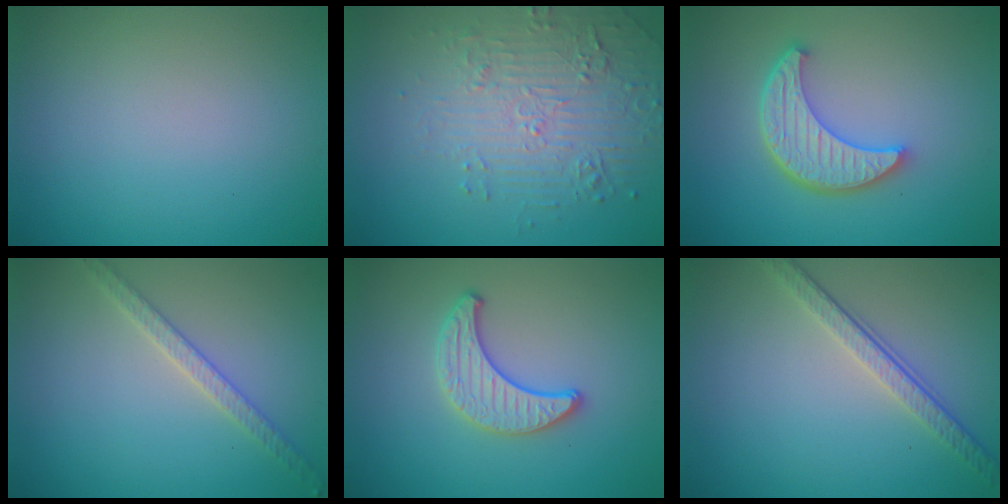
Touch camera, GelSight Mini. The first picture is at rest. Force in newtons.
{"total": 4.7, "press": 3.5, "slide": 3.2}
{"total": 5.3, "press": 4.1, "slide": 3.4}
{"total": 2.5, "press": 2.4, "slide": 0.4}
{"total": 3.0, "press": 2.8, "slide": 0.9}
{"total": 3.4, "press": 2.5, "slide": 2.4}